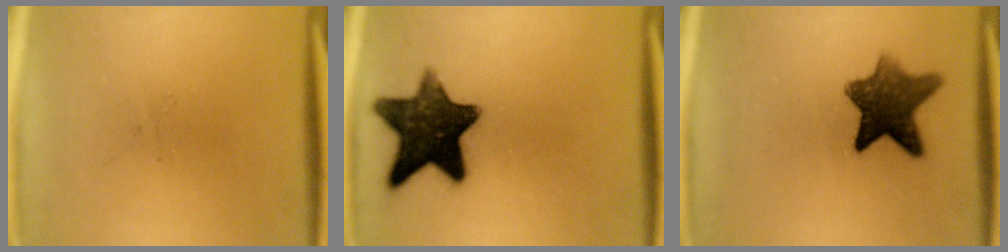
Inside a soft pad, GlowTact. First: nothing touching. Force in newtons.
{"total": 14.1}
{"total": 9.6}